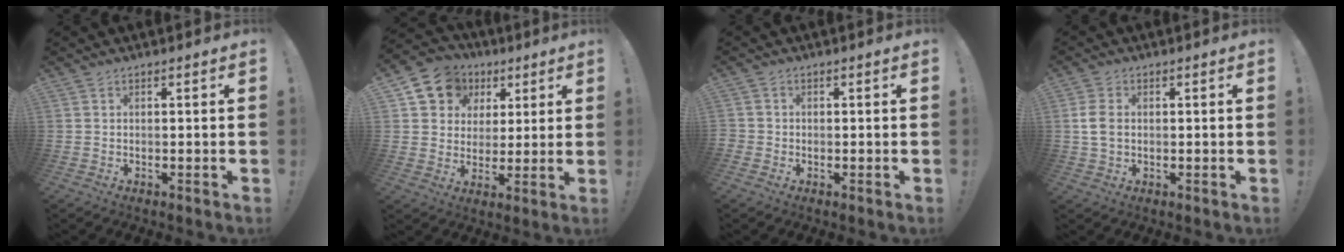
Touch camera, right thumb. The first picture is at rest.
{"total": 11.2, "force": [4.7, 9.5, 3.5], "torque": [-0.054, -0.022, 0.094]}
{"total": 1.8, "force": [-0.7, 1.5, 0.7], "torque": [-0.013, 0.007, -0.012]}
{"total": 5.4, "force": [0.1, 3.7, 3.9], "torque": [-0.084, 0.003, 0.001]}